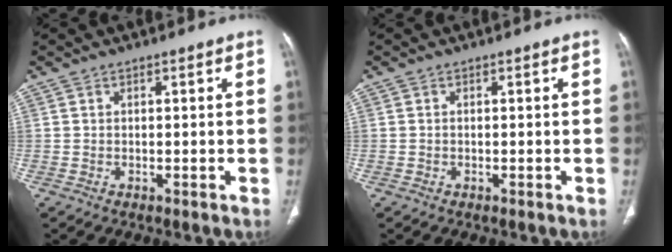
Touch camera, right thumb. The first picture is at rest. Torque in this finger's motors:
{"motor_torque": [0.31, 0.10, -0.27, 0.23, 0.04]}